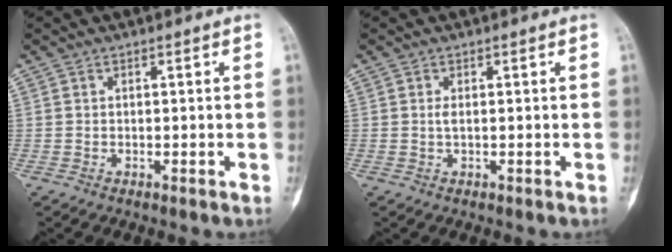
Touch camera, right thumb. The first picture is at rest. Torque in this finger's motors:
{"motor_torque": [0.36, 0.14, 0.25, -0.27, 0.13]}